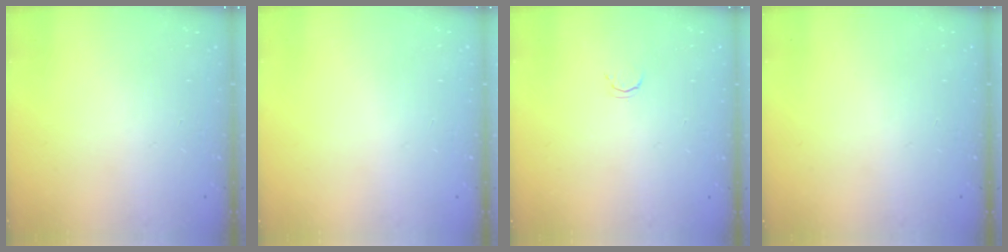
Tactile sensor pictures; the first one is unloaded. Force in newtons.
{"total": 0.0}
{"total": 2.1, "press": 2.1, "slide": 0.4}
{"total": 0.0}